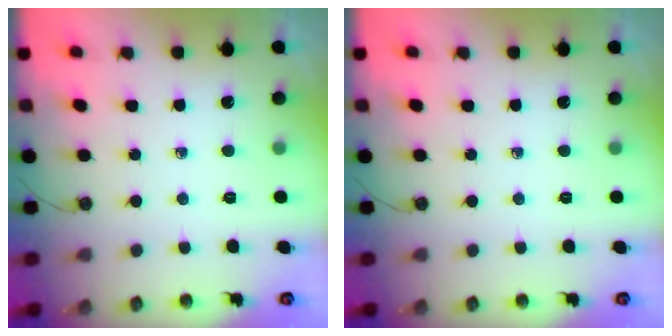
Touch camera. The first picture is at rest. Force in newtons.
{"total": 0.0}